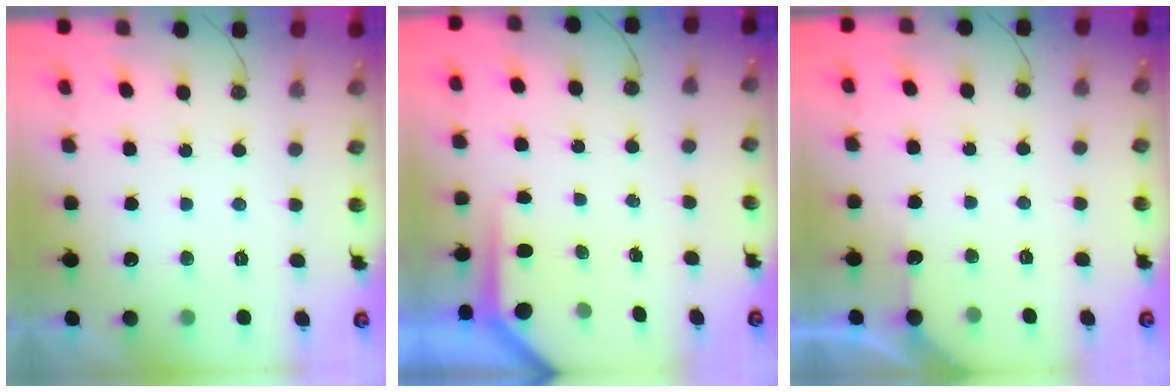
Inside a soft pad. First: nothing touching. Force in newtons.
{"total": 3.9, "press": 3.9, "slide": 0.2}
{"total": 2.3, "press": 2.3, "slide": 0.3}